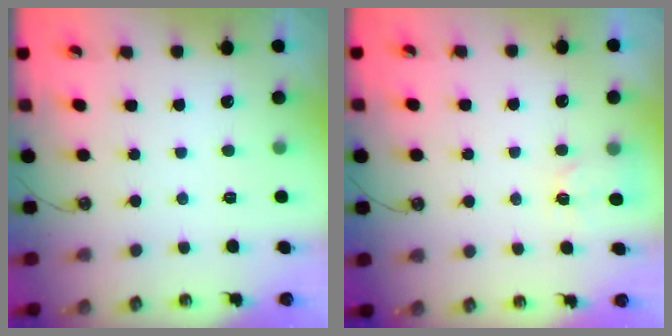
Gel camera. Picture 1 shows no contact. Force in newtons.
{"total": 3.3, "press": 3.2, "slide": 0.5}